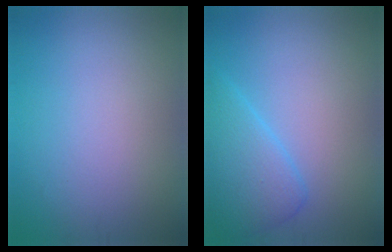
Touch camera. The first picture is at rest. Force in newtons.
{"total": 3.9, "press": 3.9, "slide": 0.2}